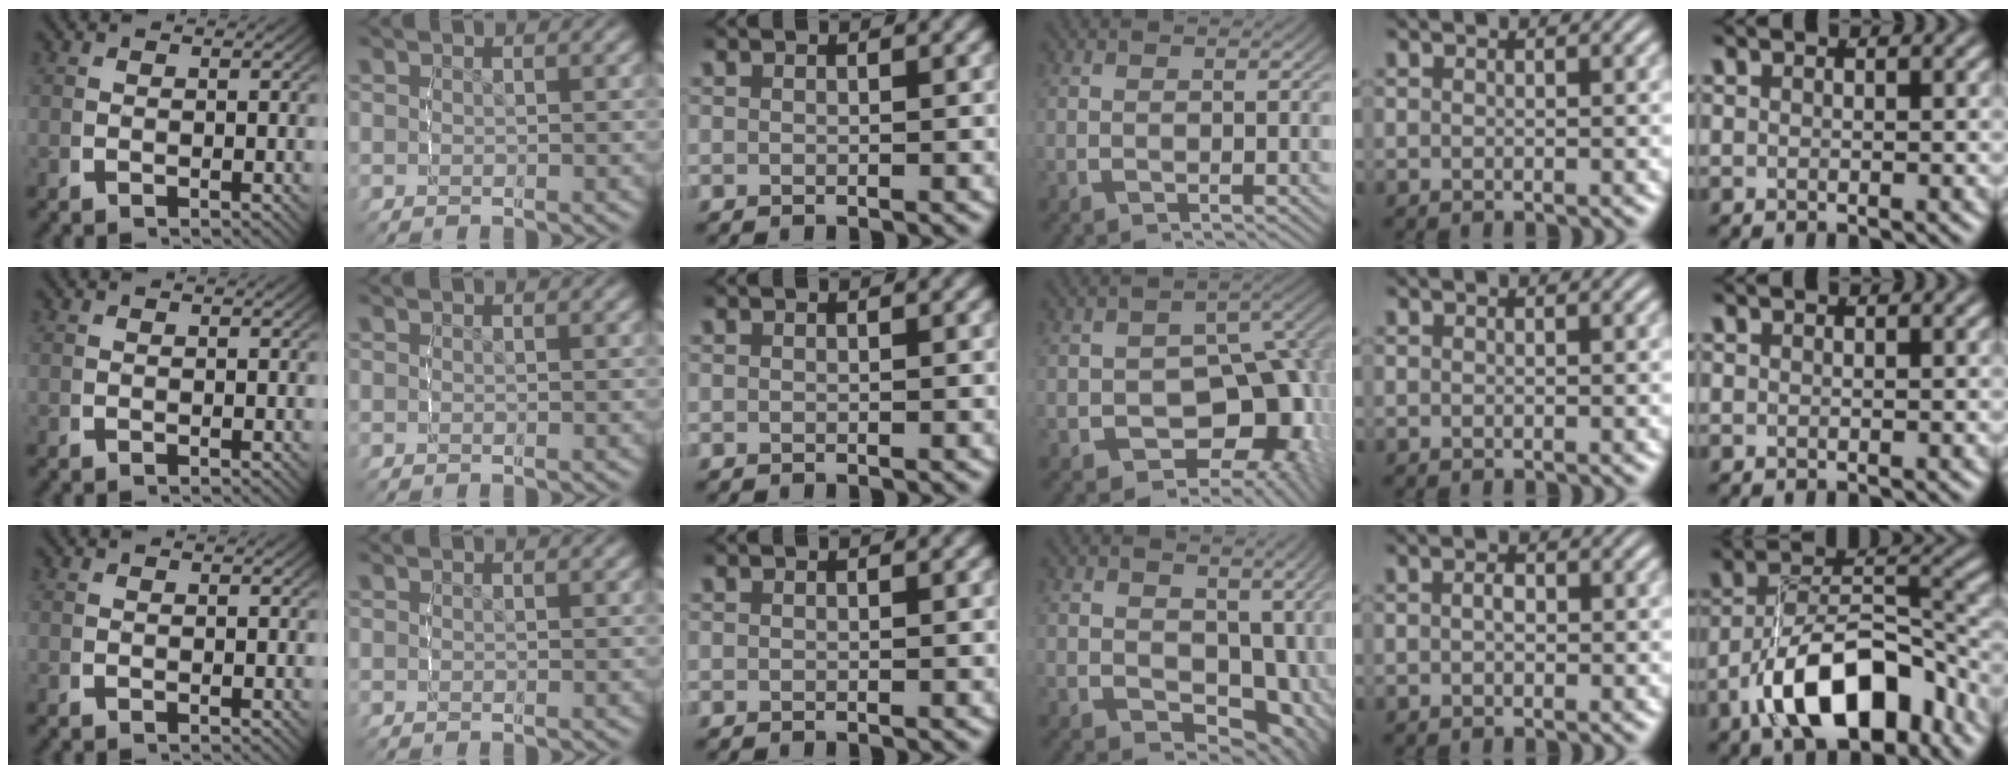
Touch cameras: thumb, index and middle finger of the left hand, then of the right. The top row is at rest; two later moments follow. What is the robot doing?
{"motion": "lift_and_place", "object": "condiment"}